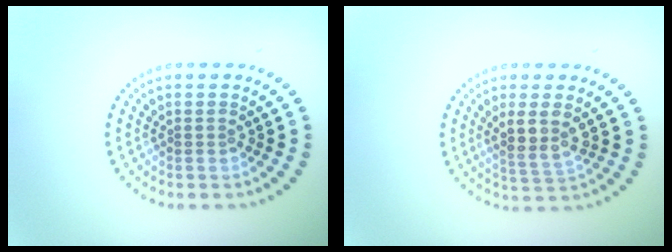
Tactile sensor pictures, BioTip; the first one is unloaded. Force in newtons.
{"total": 2.9, "press": 2.4, "slide": 1.5}